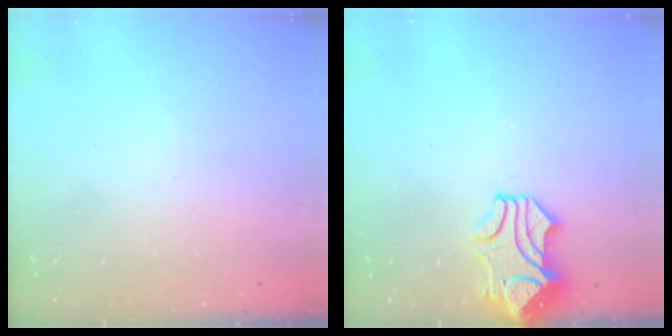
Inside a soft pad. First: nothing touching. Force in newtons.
{"total": 2.0, "press": 1.6, "slide": 1.1}